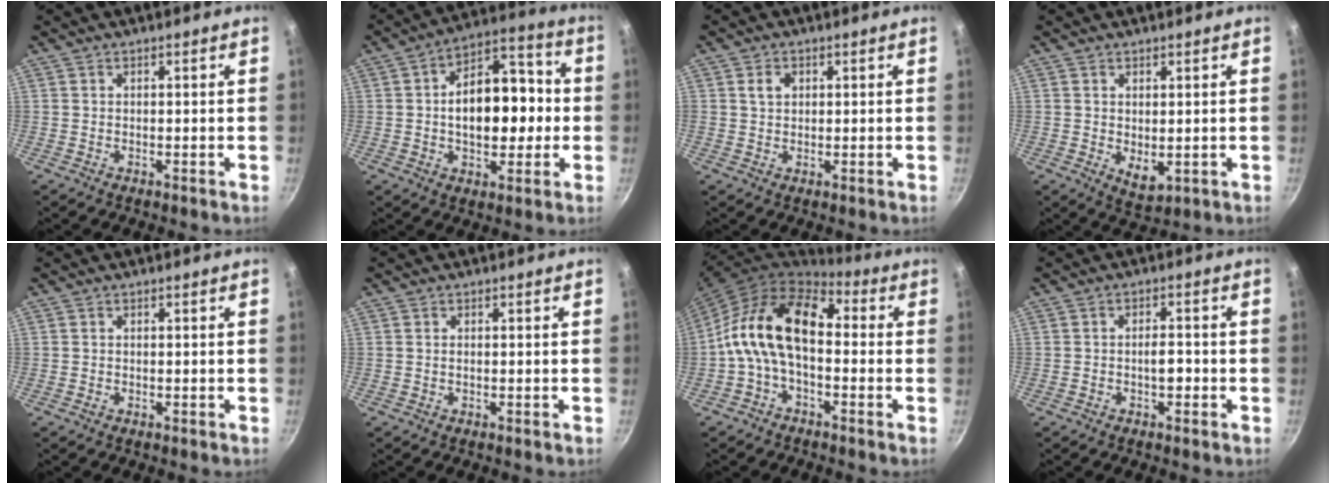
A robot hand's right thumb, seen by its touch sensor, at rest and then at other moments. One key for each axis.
{"total": 16.8, "fx": -0.8, "fy": 10.4, "fz": 13.2, "tx": -0.153, "ty": 0.040, "tz": -0.018}
{"total": 2.7, "fx": 0.8, "fy": 2.1, "fz": 1.5, "tx": -0.019, "ty": 0.001, "tz": 0.016}
{"total": 4.3, "fx": 0.3, "fy": 2.5, "fz": 3.4, "tx": -0.048, "ty": -0.015, "tz": 0.014}
{"total": 0.0}
{"total": 0.5, "fx": 0.0, "fy": 0.2, "fz": 0.5, "tx": -0.012, "ty": 0.001, "tz": 0.001}
{"total": 14.7, "fx": -0.5, "fy": 8.7, "fz": 11.8, "tx": -0.198, "ty": 0.038, "tz": -0.034}
{"total": 2.9, "fx": -0.9, "fy": 1.5, "fz": 2.4, "tx": -0.024, "ty": 0.015, "tz": -0.014}